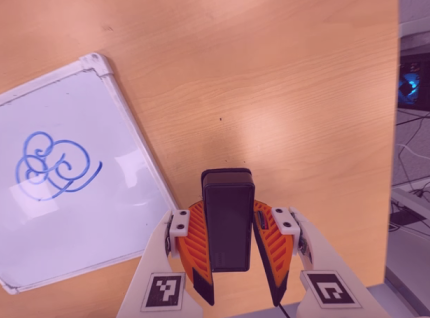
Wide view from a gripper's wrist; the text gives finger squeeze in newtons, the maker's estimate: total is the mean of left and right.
{"total": 8.9, "left": 7.2, "right": 10.6}